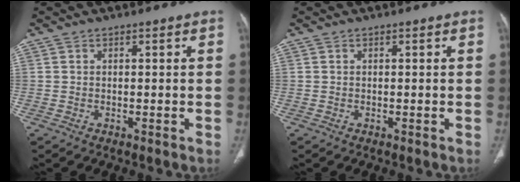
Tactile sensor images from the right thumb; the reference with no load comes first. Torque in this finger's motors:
{"motor_torque": [-0.30, 0.30, -0.23, 0.23, 0.01]}